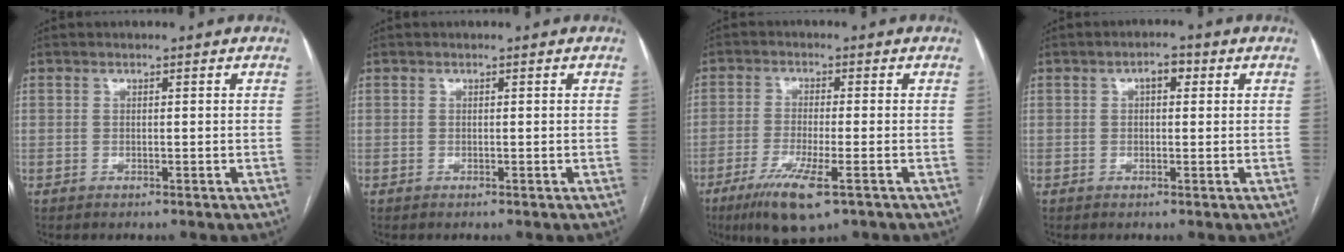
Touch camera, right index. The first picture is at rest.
{"total": 0.0}
{"total": 8.7, "force": [-4.9, 1.1, 7.1], "torque": [-0.133, -0.023, -0.082]}
{"total": 2.6, "force": [0.9, 1.3, 2.1], "torque": [-0.032, 0.016, 0.012]}